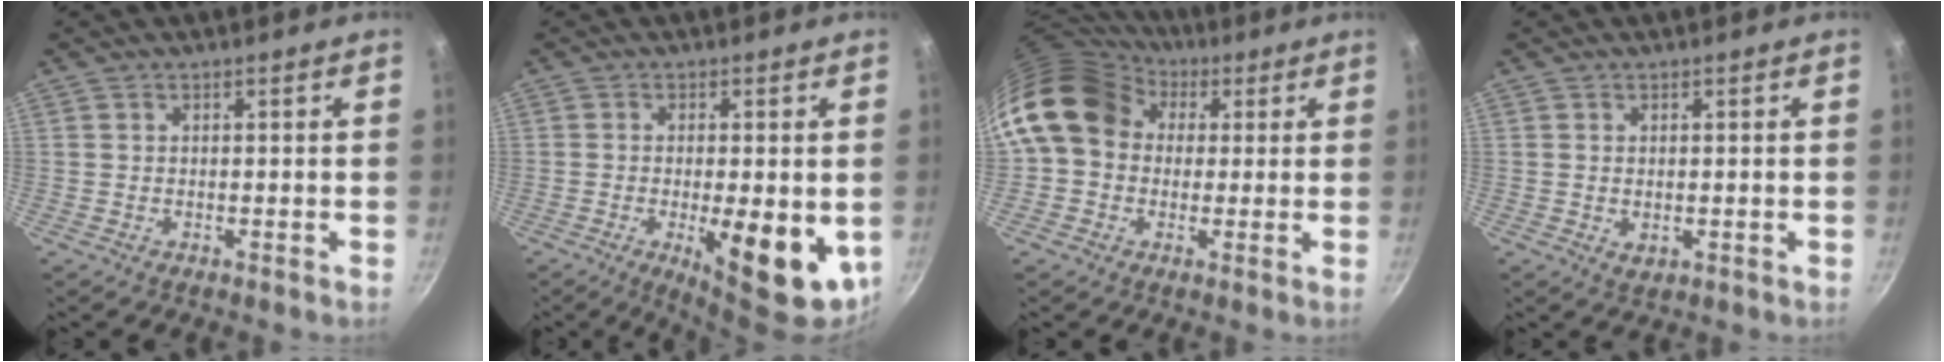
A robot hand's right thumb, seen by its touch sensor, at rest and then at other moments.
{"total": 14.1, "force": [-3.2, 4.9, 12.8], "torque": [-0.162, -0.005, -0.034]}
{"total": 14.5, "force": [3.6, 11.8, 7.7], "torque": [-0.111, 0.024, 0.049]}
{"total": 2.0, "force": [0.0, 1.4, 1.4], "torque": [-0.022, -0.004, 0.003]}